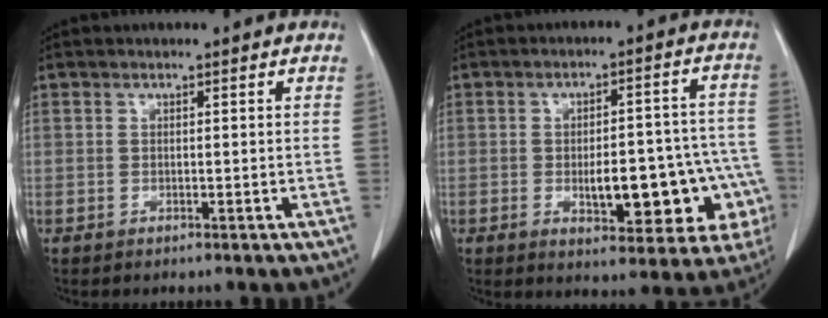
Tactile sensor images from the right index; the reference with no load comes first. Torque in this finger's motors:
{"motor_torque": [0.51, -0.27, 0.32, 0.11]}